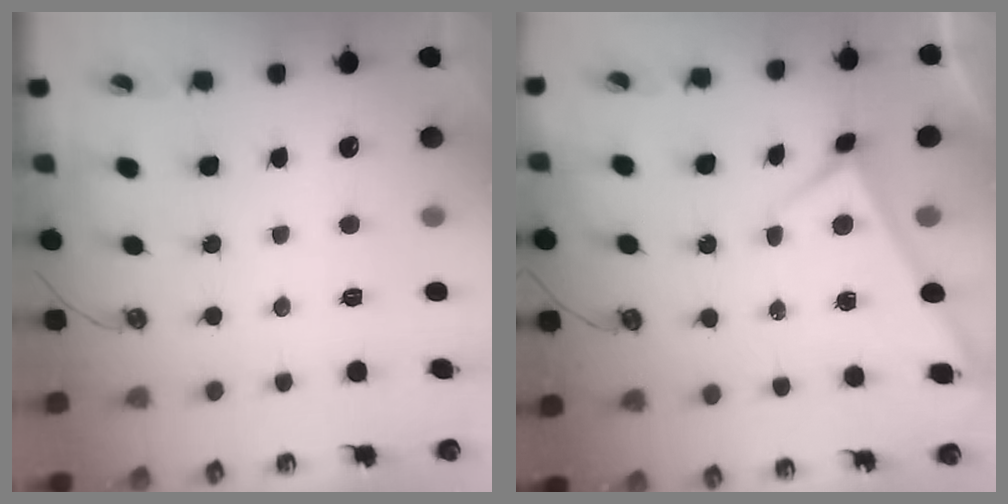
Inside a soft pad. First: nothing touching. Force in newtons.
{"total": 3.0, "press": 3.0, "slide": 0.2}